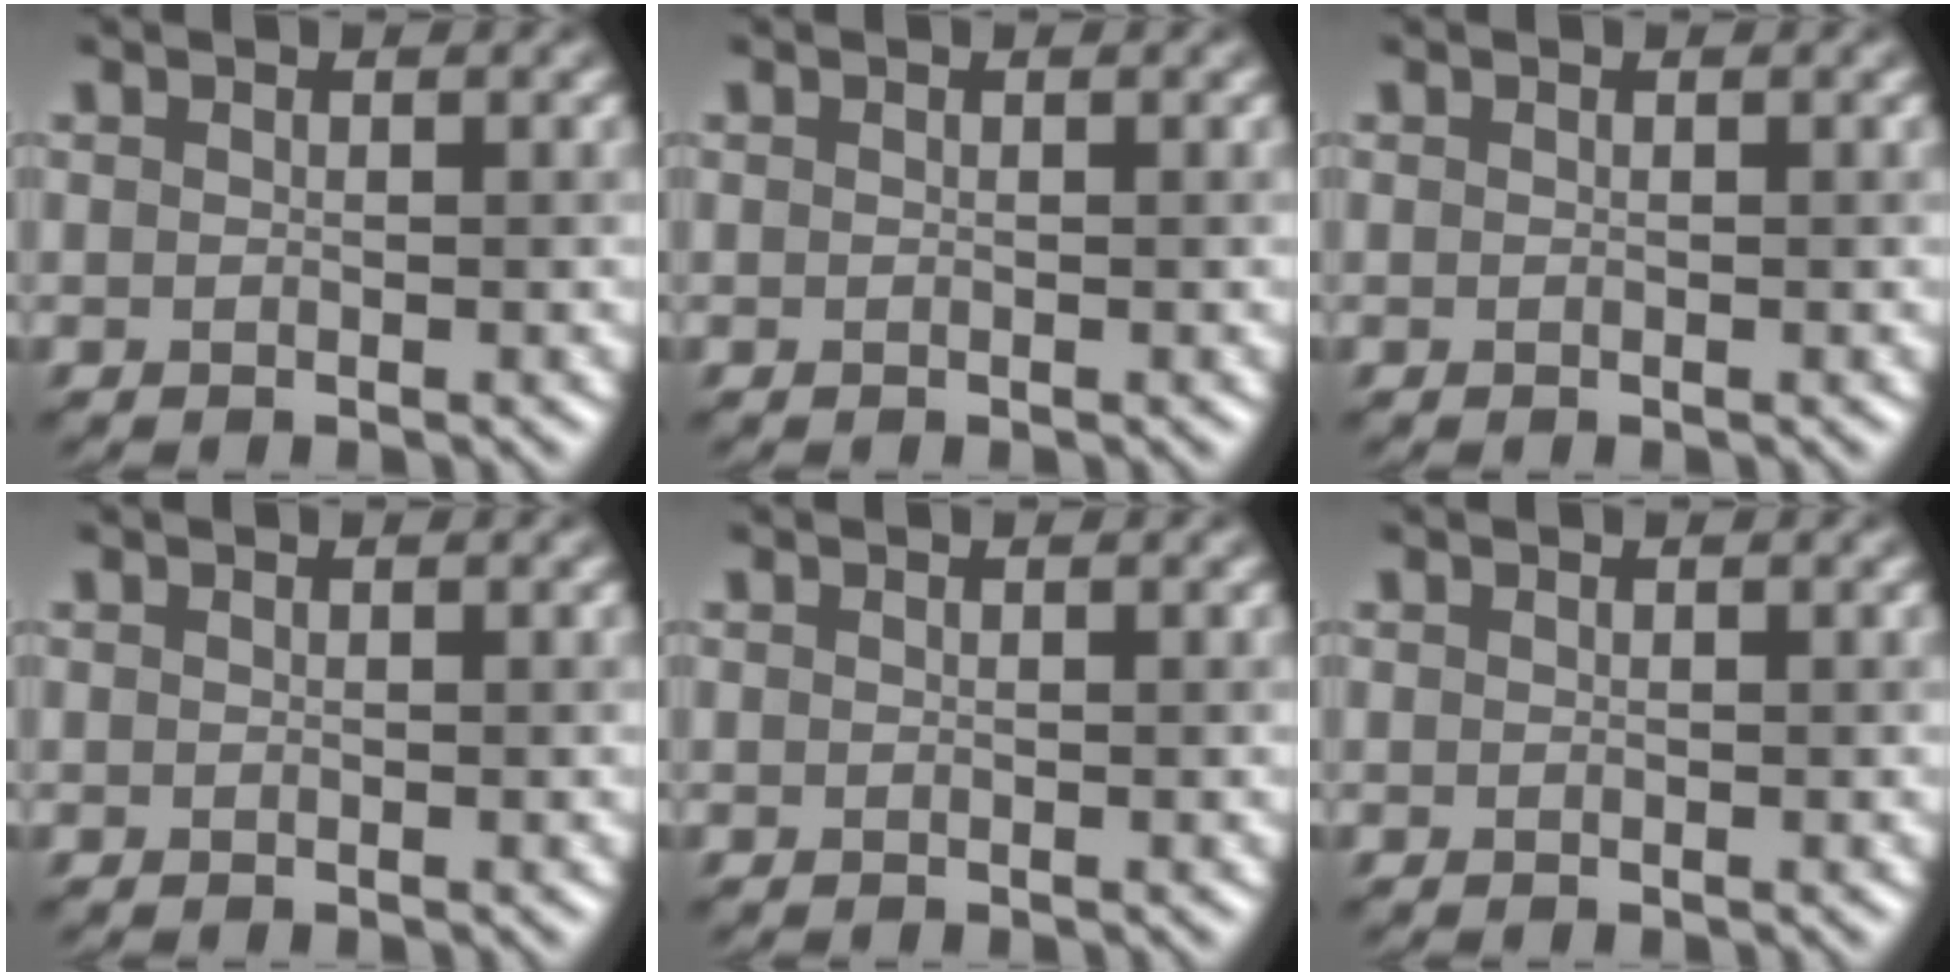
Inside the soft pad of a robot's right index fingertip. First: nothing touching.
{"total": 0.0}
{"total": 0.0}
{"total": 0.0}
{"total": 0.0}
{"total": 0.0}